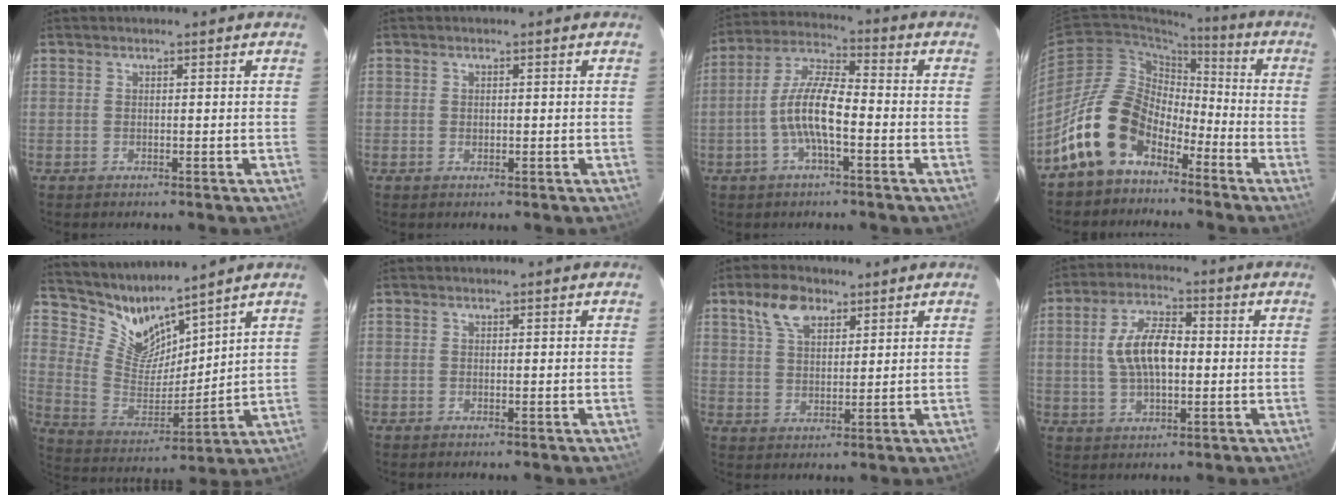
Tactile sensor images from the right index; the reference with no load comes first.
{"total": 0.8, "force": [-0.1, 0.7, 0.5], "torque": [-0.007, 0.001, 0.000]}
{"total": 9.9, "force": [-2.9, 2.6, 9.1], "torque": [-0.194, 0.009, -0.057]}
{"total": 14.8, "force": [-8.9, 9.1, 7.6], "torque": [-0.151, 0.019, -0.158]}
{"total": 10.4, "force": [9.5, 2.7, 3.3], "torque": [-0.078, -0.020, 0.194]}
{"total": 0.0}
{"total": 7.2, "force": [4.2, 3.9, 4.3], "torque": [-0.083, 0.020, 0.080]}
{"total": 9.8, "force": [0.3, 4.7, 8.6], "torque": [-0.166, 0.014, 0.009]}